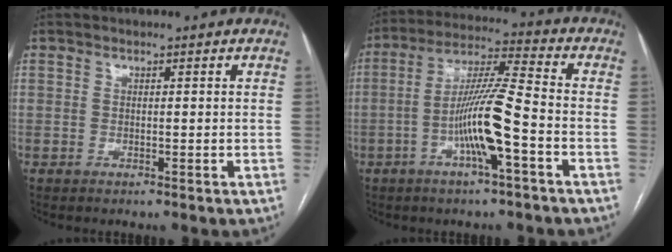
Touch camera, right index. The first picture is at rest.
{"total": 11.2, "force": [-3.7, 0.3, 10.6], "torque": [-0.203, 0.009, -0.070]}